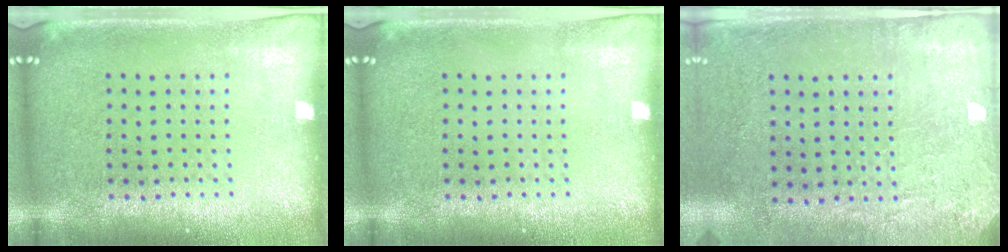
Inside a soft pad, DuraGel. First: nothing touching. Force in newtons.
{"total": 0.0}
{"total": 2.8, "press": 2.3, "slide": 1.6}